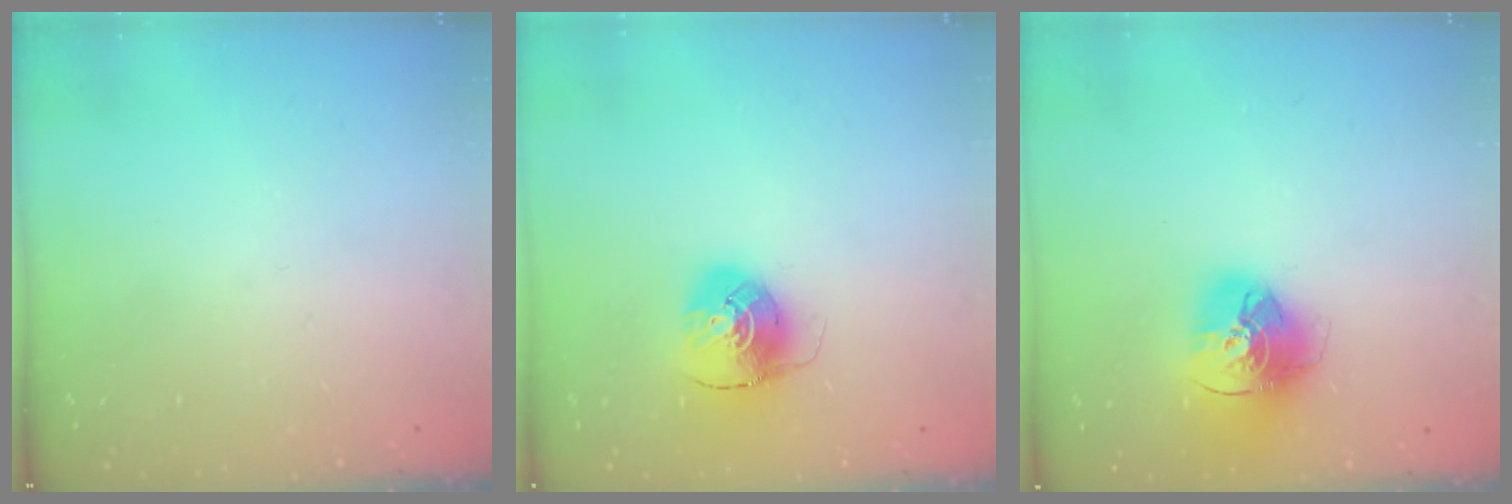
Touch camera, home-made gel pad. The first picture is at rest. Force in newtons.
{"total": 10.3, "press": 10.3, "slide": 0.4}
{"total": 15.3, "press": 15.3, "slide": 1.5}